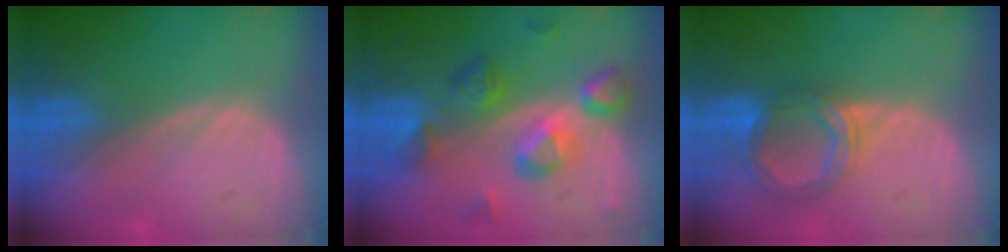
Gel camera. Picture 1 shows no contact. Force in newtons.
{"total": 8.1, "press": 8.0, "slide": 1.5}
{"total": 5.6, "press": 5.6, "slide": 0.3}